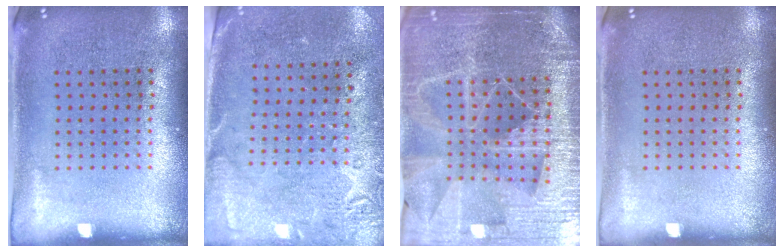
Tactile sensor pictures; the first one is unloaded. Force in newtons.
{"total": 2.7, "press": 2.3, "slide": 1.5}
{"total": 5.7, "press": 5.0, "slide": 2.8}
{"total": 0.0}